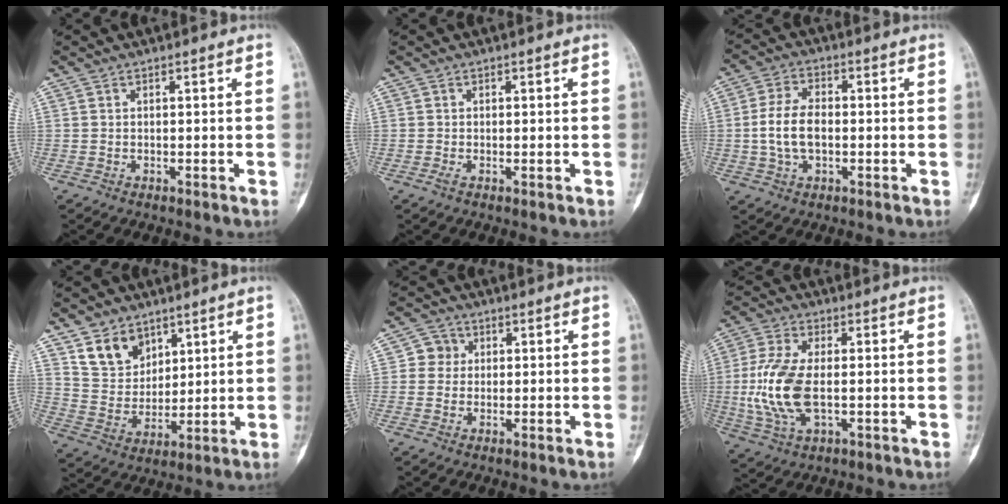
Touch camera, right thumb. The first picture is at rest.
{"total": 0.7, "force": [-0.2, 0.3, 0.6], "torque": [-0.016, -0.003, -0.006]}
{"total": 8.2, "force": [-0.9, 4.9, 6.5], "torque": [-0.129, 0.016, -0.019]}
{"total": 9.4, "force": [5.9, 6.6, 3.2], "torque": [-0.029, -0.040, 0.120]}
{"total": 3.5, "force": [0.5, 3.4, 0.7], "torque": [0.014, 0.007, -0.001]}
{"total": 12.6, "force": [-1.3, 6.3, 10.9], "torque": [-0.247, 0.000, -0.022]}